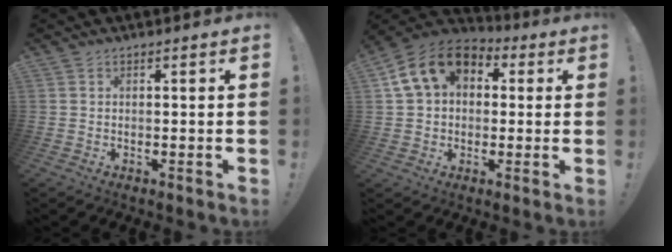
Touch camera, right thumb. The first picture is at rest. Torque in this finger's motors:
{"motor_torque": [1.46, 2.42, 0.26, 0.05, 0.25]}